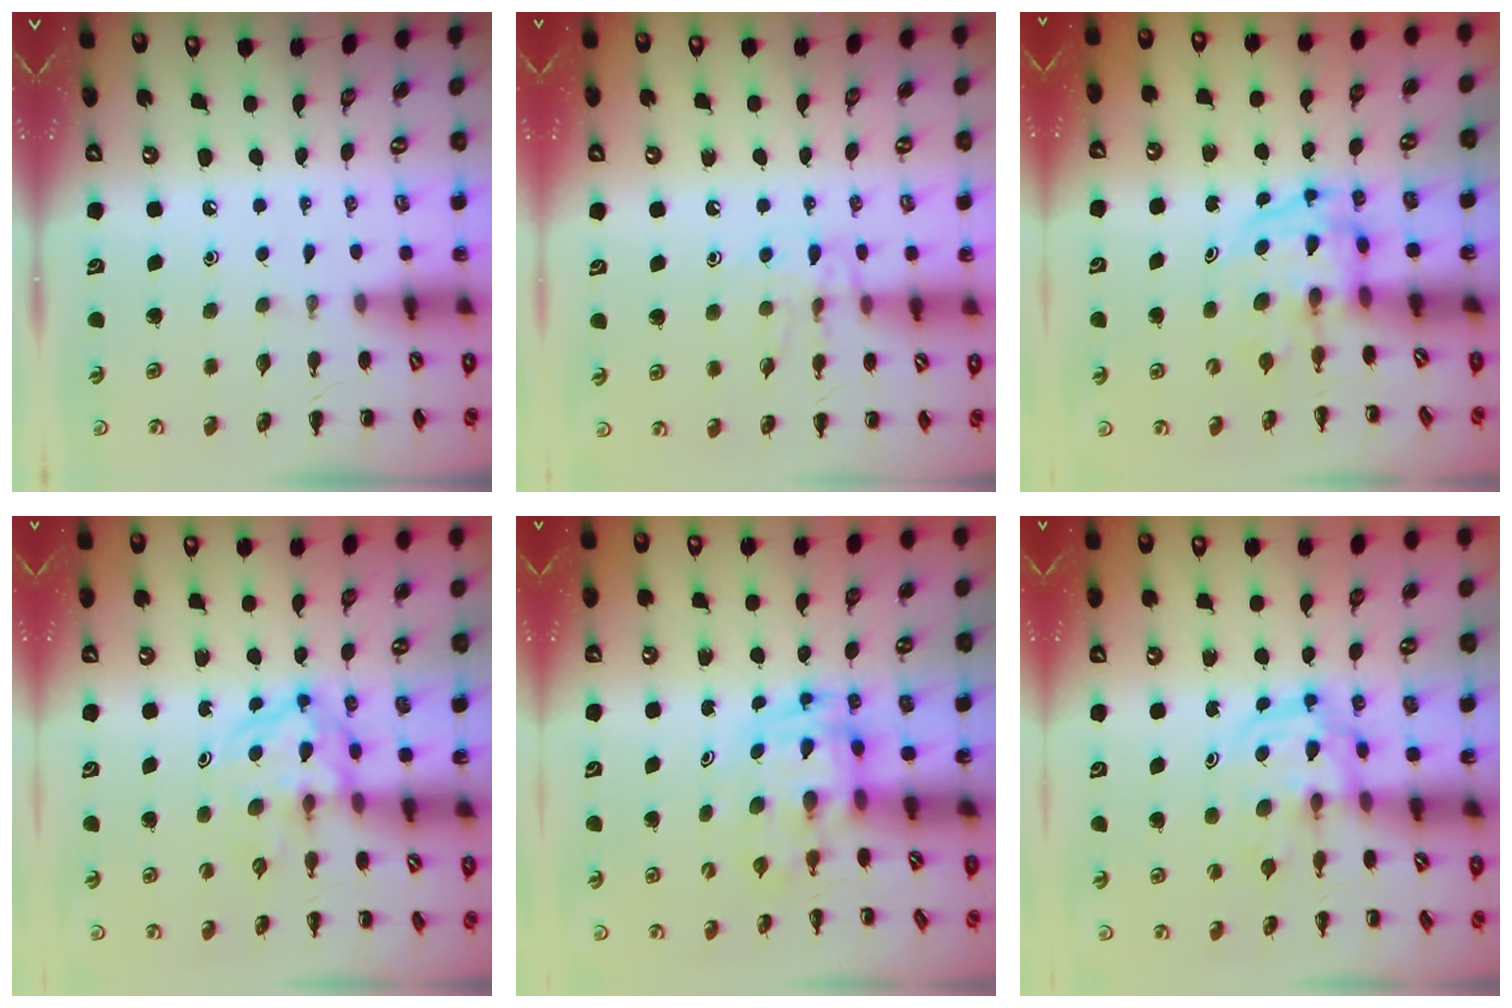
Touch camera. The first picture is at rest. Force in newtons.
{"total": 9.2, "press": 9.1, "slide": 0.8}
{"total": 4.0, "press": 3.9, "slide": 0.7}
{"total": 3.8, "press": 3.8, "slide": 0.5}
{"total": 3.4, "press": 3.4, "slide": 0.6}
{"total": 2.9, "press": 2.9, "slide": 0.3}